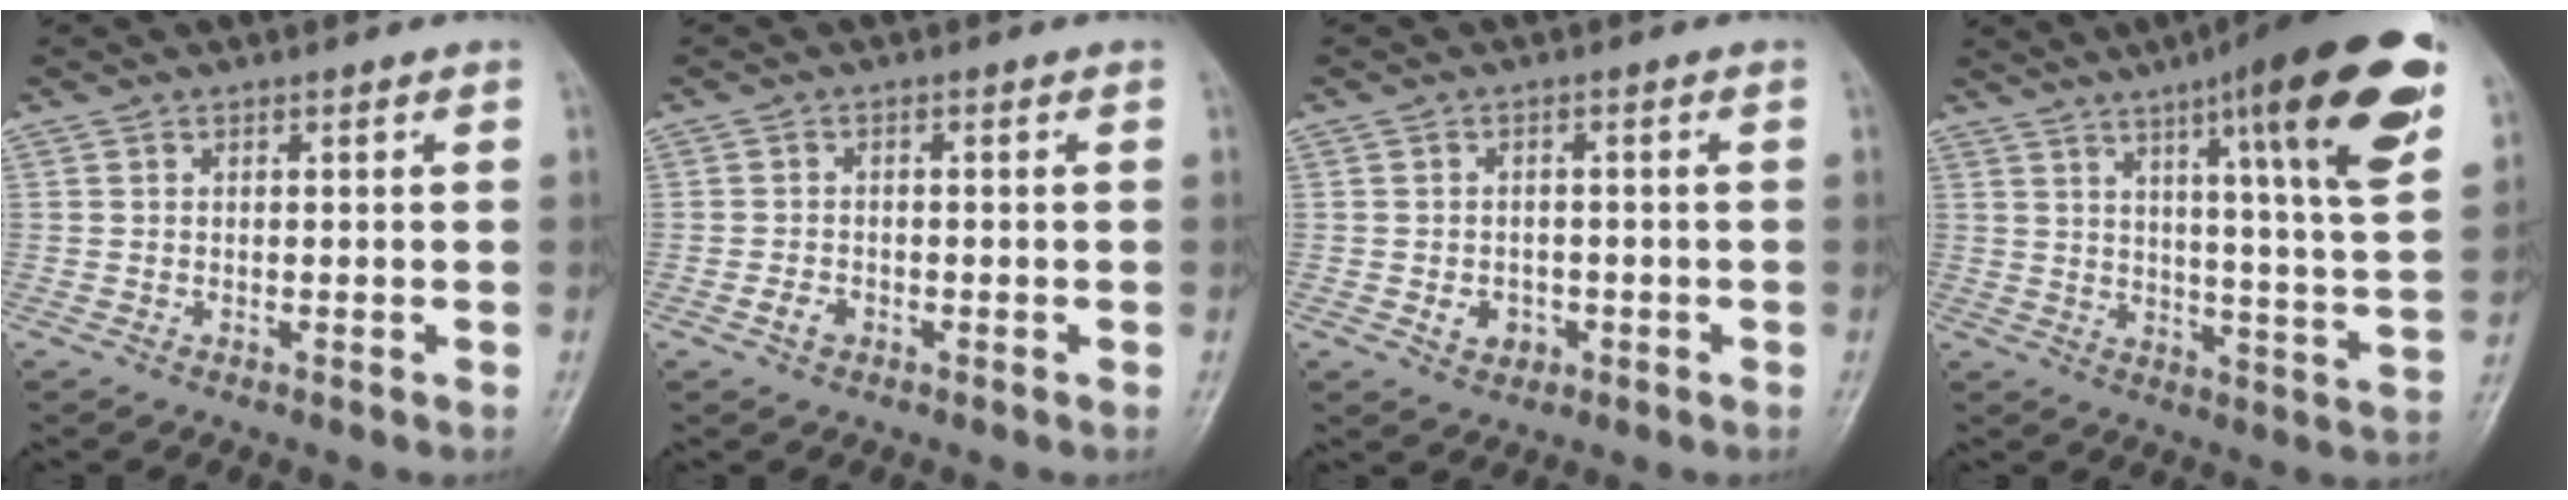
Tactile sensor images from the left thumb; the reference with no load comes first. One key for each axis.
{"total": 2.3, "fx": -1.2, "fy": 1.7, "fz": 1.1, "tx": -0.015, "ty": 0.008, "tz": -0.021}
{"total": 3.7, "fx": -1.2, "fy": 3.0, "fz": 1.7, "tx": -0.013, "ty": 0.005, "tz": -0.013}
{"total": 22.9, "fx": 12.0, "fy": 3.0, "fz": 19.3, "tx": -0.257, "ty": -0.037, "tz": 0.167}